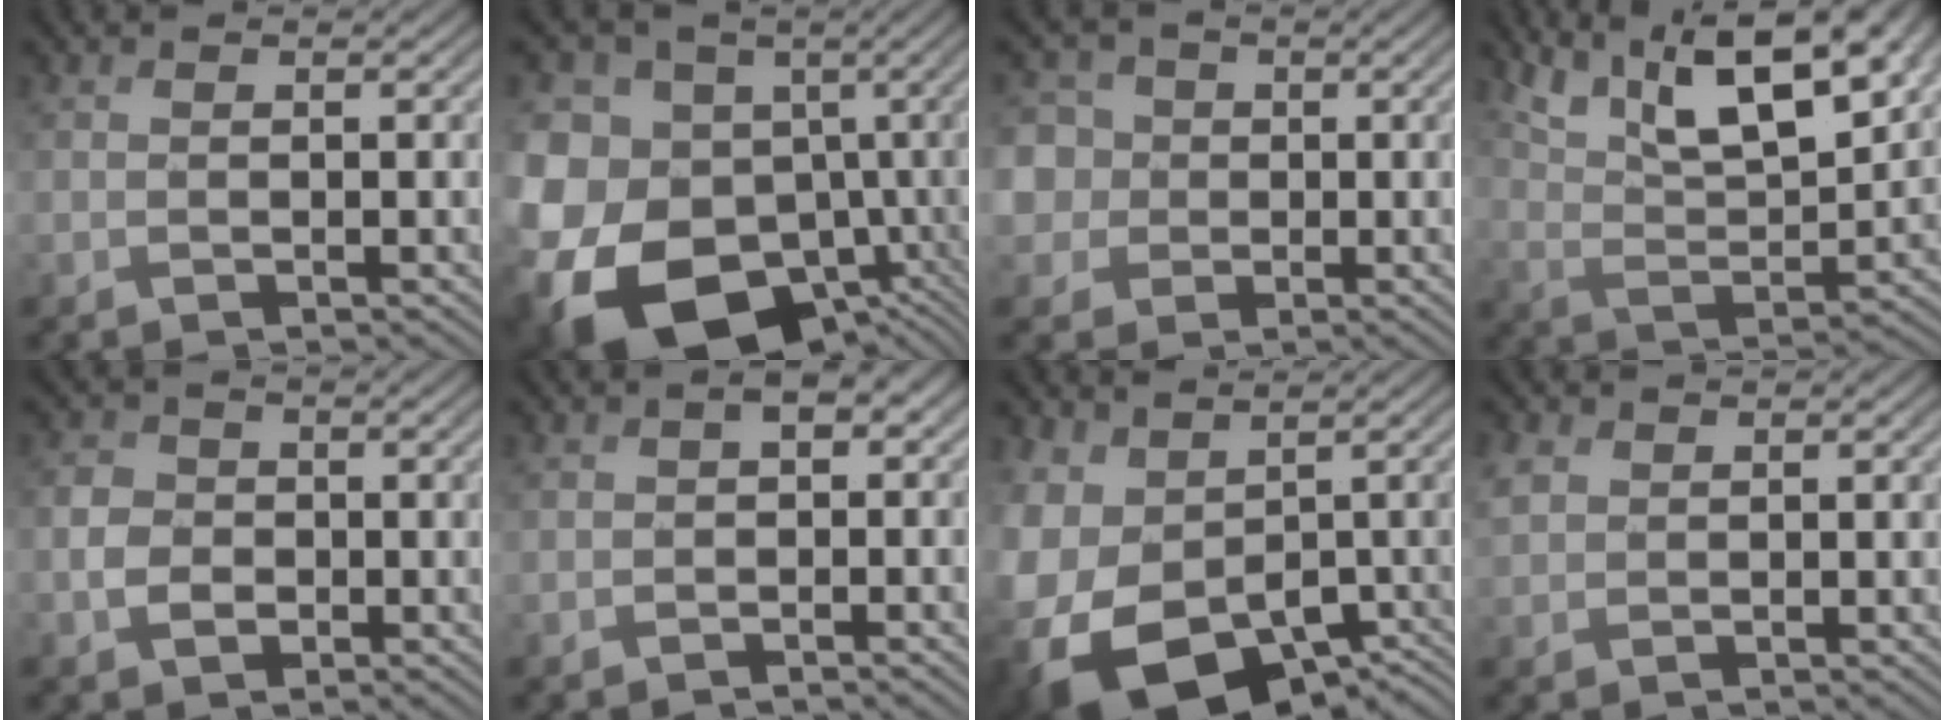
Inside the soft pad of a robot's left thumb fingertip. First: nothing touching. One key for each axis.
{"total": 20.9, "fx": -7.2, "fy": 16.1, "fz": 11.2, "tx": -0.271, "ty": -0.028, "tz": -0.115}
{"total": 9.3, "fx": 1.8, "fy": 8.4, "fz": 3.5, "tx": -0.126, "ty": 0.028, "tz": 0.016}
{"total": 13.8, "fx": 9.4, "fy": 4.2, "fz": 9.1, "tx": -0.180, "ty": 0.001, "tz": 0.154}
{"total": 3.5, "fx": -0.9, "fy": 3.0, "fz": 1.6, "tx": -0.035, "ty": 0.000, "tz": -0.022}
{"total": 1.8, "fx": -0.2, "fy": 1.2, "fz": 1.3, "tx": -0.022, "ty": 0.004, "tz": -0.009}
{"total": 15.3, "fx": -3.7, "fy": 11.0, "fz": 9.9, "tx": -0.260, "ty": -0.051, "tz": -0.020}
{"total": 2.4, "fx": 1.3, "fy": 1.6, "fz": 1.2, "tx": -0.036, "ty": 0.008, "tz": 0.027}